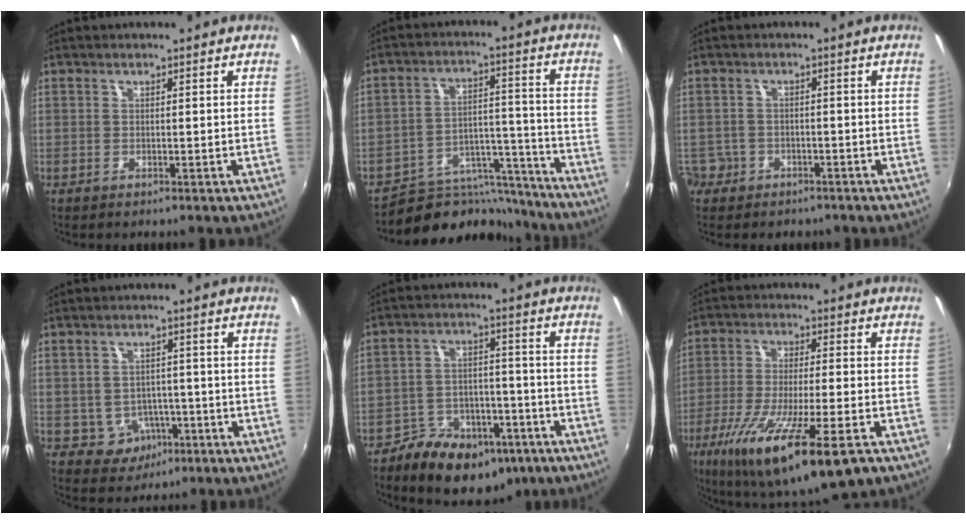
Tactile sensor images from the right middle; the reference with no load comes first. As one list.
[{"total": 13.5, "force": [-12.4, 5.2, 1.1], "torque": [-0.010, 0.053, -0.181]}, {"total": 6.6, "force": [-3.2, 5.6, 1.5], "torque": [-0.051, 0.005, -0.046]}, {"total": 5.5, "force": [-2.2, 4.9, 1.1], "torque": [-0.036, 0.010, -0.015]}, {"total": 16.0, "force": [-10.4, 9.2, 7.8], "torque": [-0.148, 0.011, -0.140]}, {"total": 20.4, "force": [-11.0, 3.6, 16.8], "torque": [-0.319, -0.067, -0.187]}]